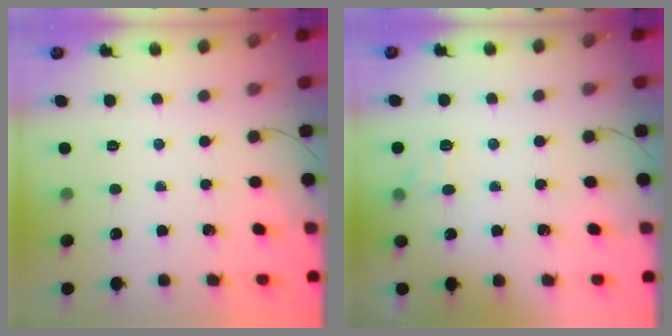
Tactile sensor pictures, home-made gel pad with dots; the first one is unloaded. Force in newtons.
{"total": 7.0, "press": 6.8, "slide": 1.5}